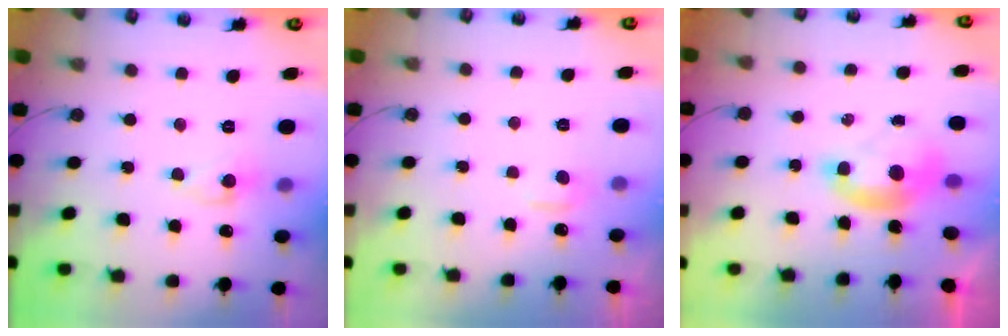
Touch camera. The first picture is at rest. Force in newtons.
{"total": 1.2, "press": 1.0, "slide": 0.7}
{"total": 1.7, "press": 1.7, "slide": 0.5}